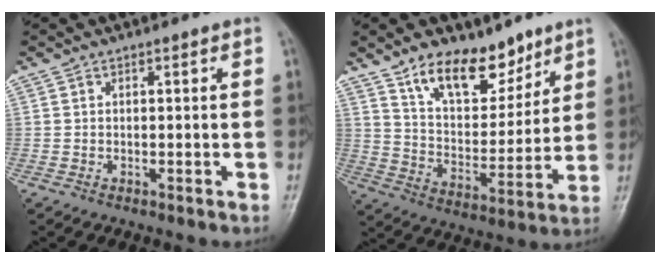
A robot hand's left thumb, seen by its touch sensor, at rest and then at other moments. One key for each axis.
{"total": 14.3, "fx": 10.1, "fy": 7.1, "fz": 7.2, "tx": -0.076, "ty": -0.071, "tz": 0.181}